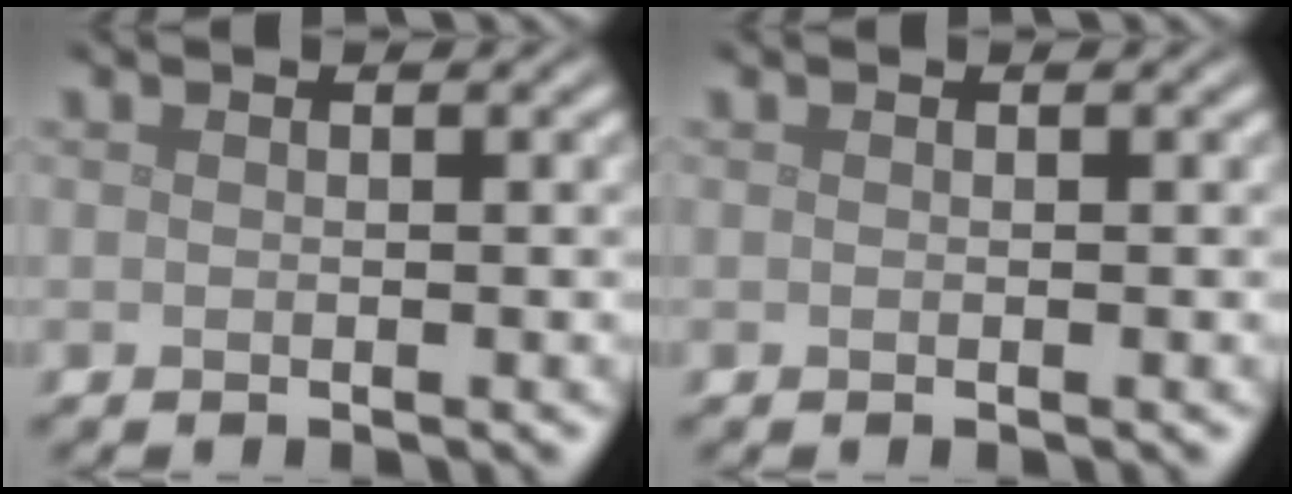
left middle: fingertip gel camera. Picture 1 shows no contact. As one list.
[{"total": 0.0}]